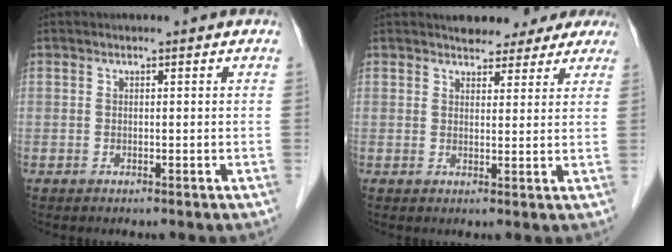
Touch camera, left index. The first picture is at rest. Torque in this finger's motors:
{"motor_torque": [1.01, -1.13, 0.23, 0.03]}